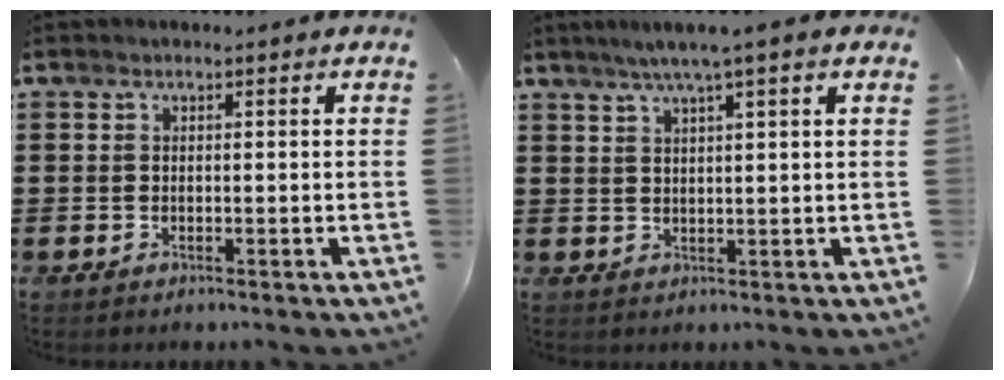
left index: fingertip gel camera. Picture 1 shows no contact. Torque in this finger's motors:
{"motor_torque": [1.10, -1.04, 0.59, 0.14]}